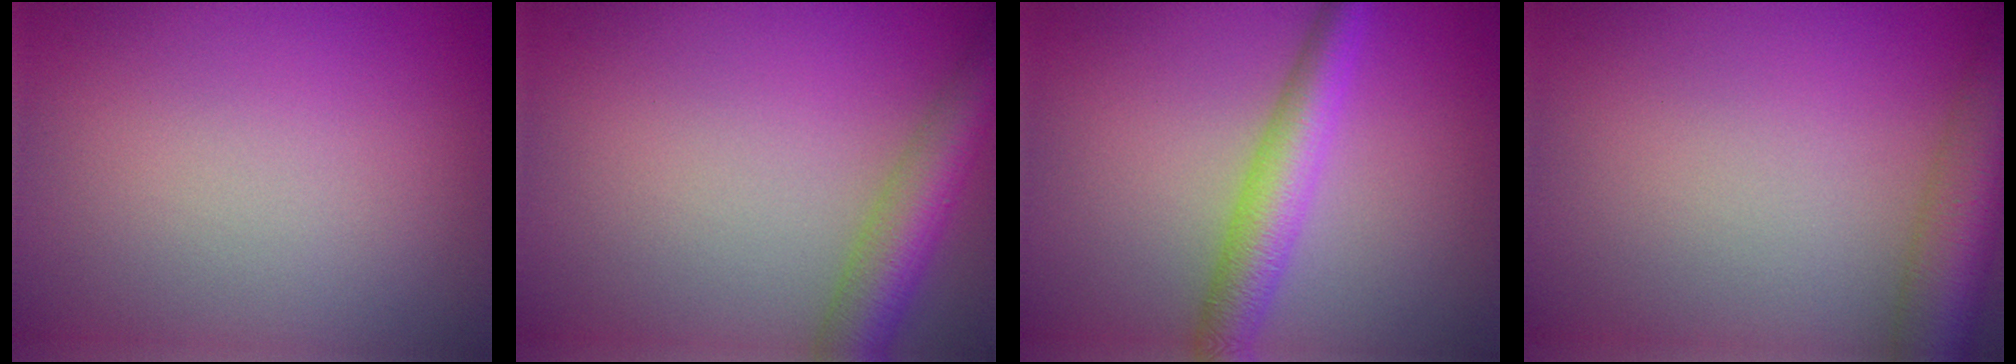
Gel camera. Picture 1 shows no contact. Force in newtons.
{"total": 5.3, "press": 5.3, "slide": 0.3}
{"total": 4.4, "press": 4.4, "slide": 0.1}
{"total": 7.1, "press": 7.0, "slide": 0.4}